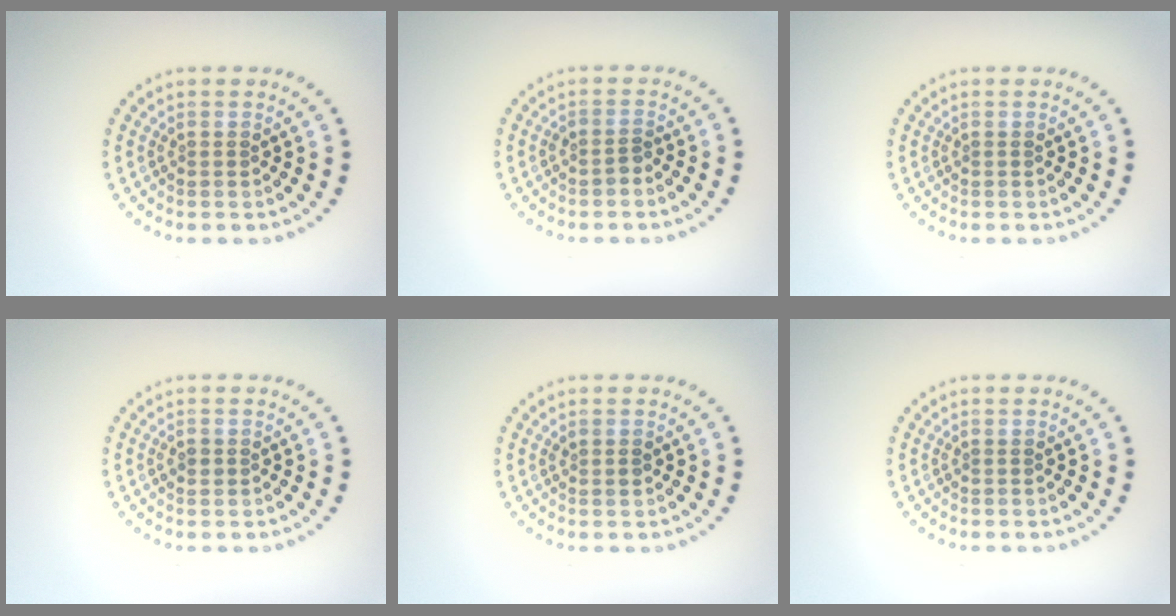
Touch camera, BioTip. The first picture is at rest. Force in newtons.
{"total": 1.0, "press": 0.8, "slide": 0.7}
{"total": 0.0}
{"total": 1.1, "press": 1.1, "slide": 0.2}
{"total": 0.7, "press": 0.6, "slide": 0.2}
{"total": 0.0}